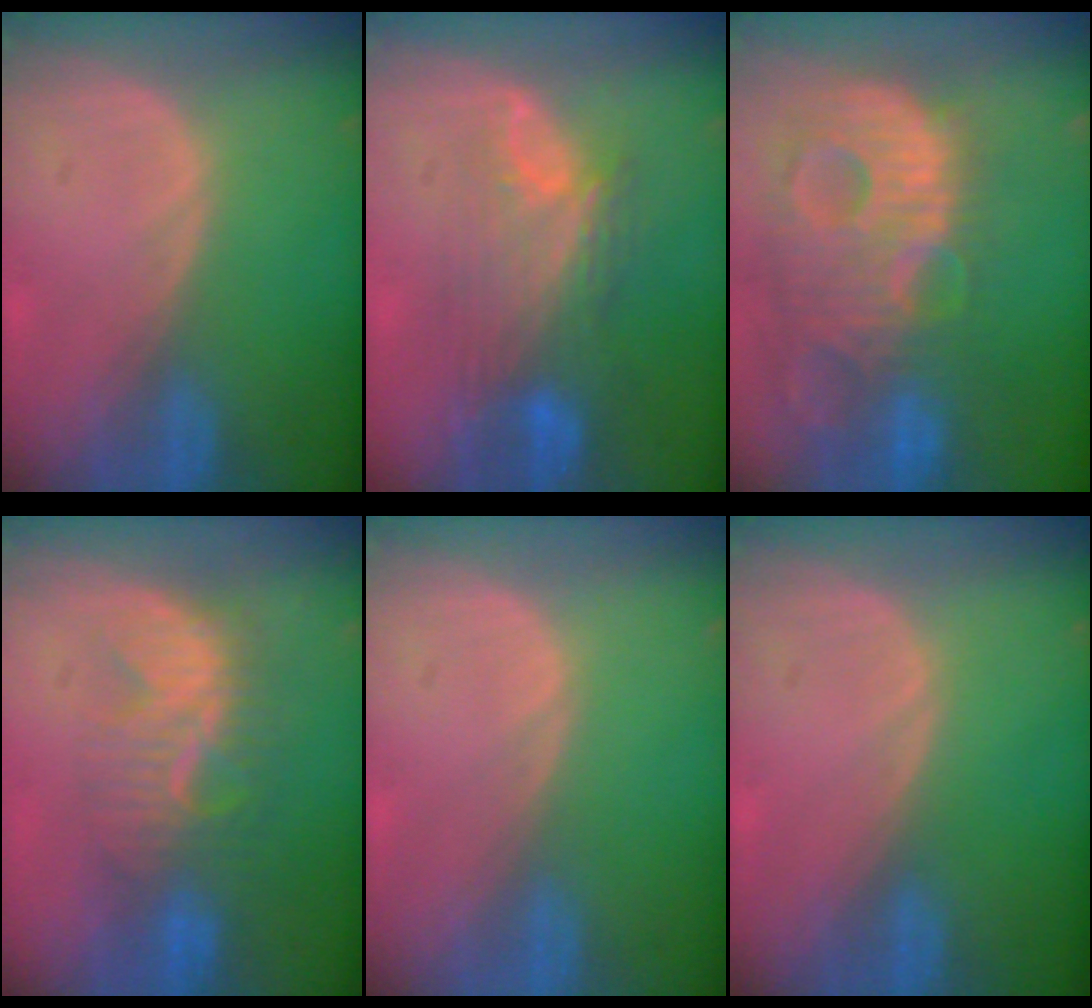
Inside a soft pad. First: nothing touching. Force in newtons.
{"total": 9.0, "press": 8.0, "slide": 4.1}
{"total": 13.9, "press": 12.0, "slide": 7.1}
{"total": 8.4, "press": 8.1, "slide": 2.4}
{"total": 0.0}
{"total": 0.0}